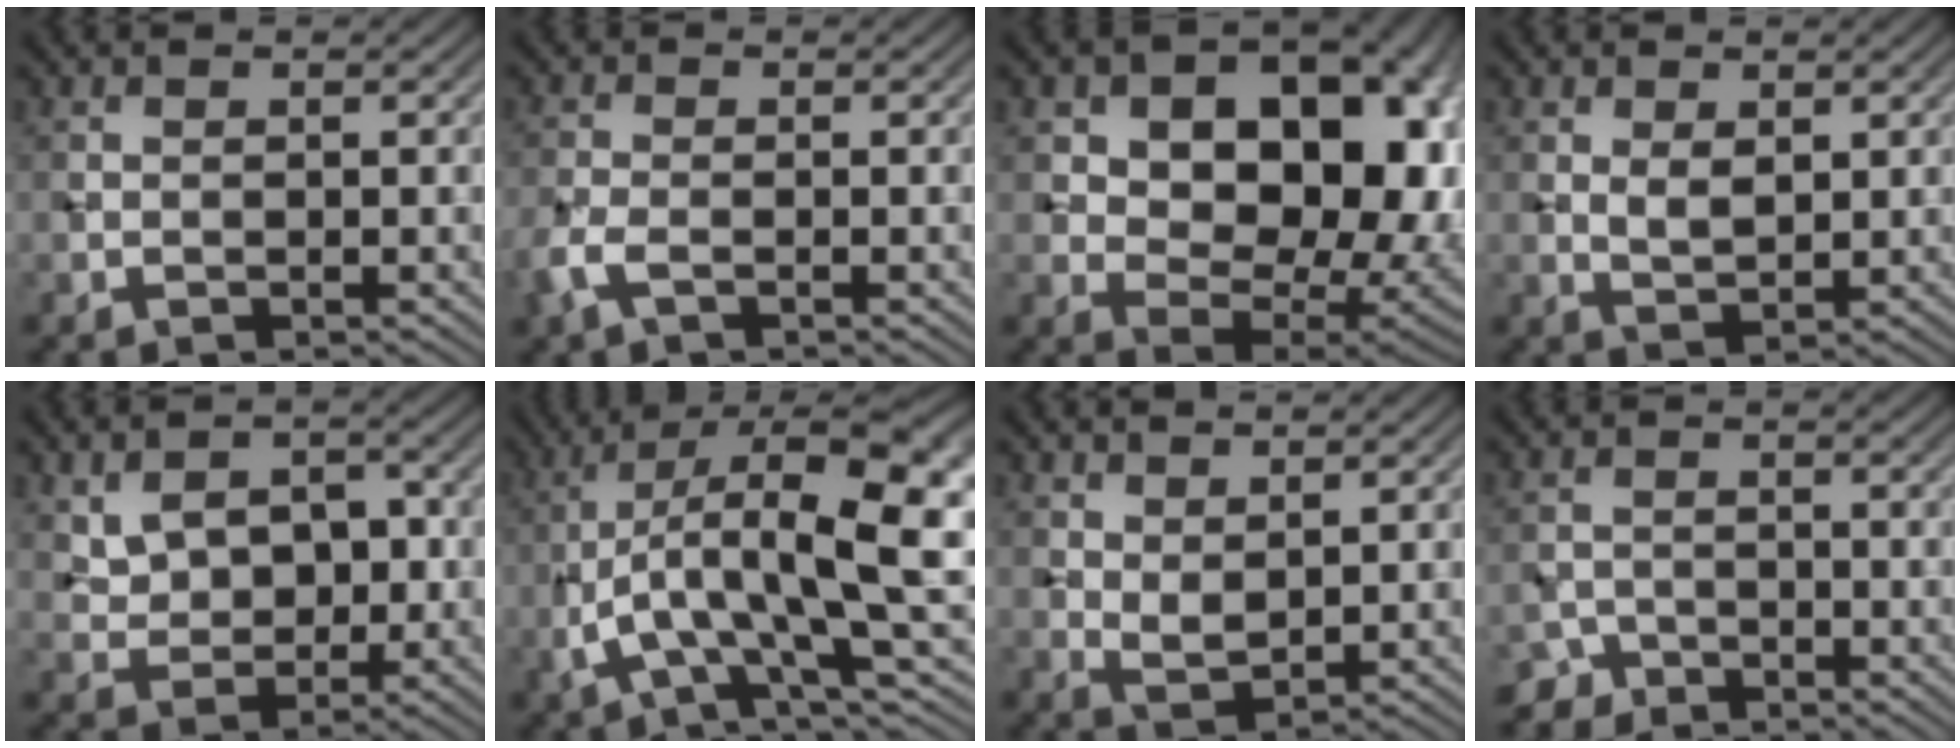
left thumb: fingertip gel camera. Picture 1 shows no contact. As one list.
[{"total": 3.0, "force": [-1.4, 1.3, 2.3], "torque": [-0.063, -0.003, -0.036]}, {"total": 18.6, "force": [5.1, 12.3, 13.0], "torque": [-0.190, 0.028, 0.083]}, {"total": 2.4, "force": [0.9, 1.2, 1.8], "torque": [-0.040, -0.005, 0.022]}, {"total": 6.4, "force": [0.7, 4.7, 4.2], "torque": [-0.089, 0.000, 0.023]}, {"total": 14.6, "force": [-0.5, 3.7, 14.1], "torque": [-0.254, 0.012, -0.004]}, {"total": 3.2, "force": [1.9, 1.6, 2.0], "torque": [-0.048, -0.004, 0.043]}, {"total": 2.1, "force": [-1.9, 0.8, -0.3], "torque": [0.011, 0.004, -0.043]}]